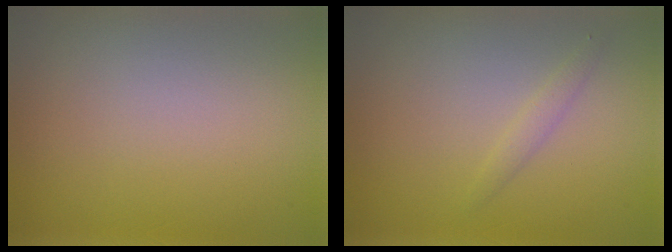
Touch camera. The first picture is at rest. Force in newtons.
{"total": 0.9, "press": 0.9, "slide": 0.1}